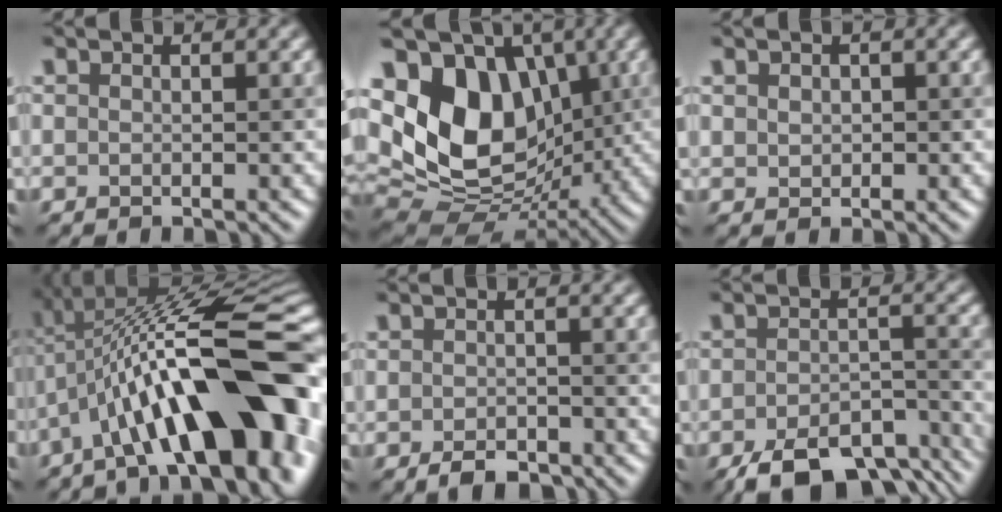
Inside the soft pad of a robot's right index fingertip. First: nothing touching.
{"total": 13.2, "force": [2.6, 9.4, 8.9], "torque": [-0.170, -0.003, 0.041]}
{"total": 1.0, "force": [0.4, 1.0, 0.2], "torque": [0.001, -0.002, 0.008]}
{"total": 15.8, "force": [-4.3, 4.9, 14.4], "torque": [-0.183, 0.037, -0.068]}
{"total": 2.5, "force": [-1.7, 1.2, 1.3], "torque": [-0.020, -0.001, -0.030]}
{"total": 9.8, "force": [-7.0, 4.1, 5.5], "torque": [-0.086, -0.022, -0.102]}